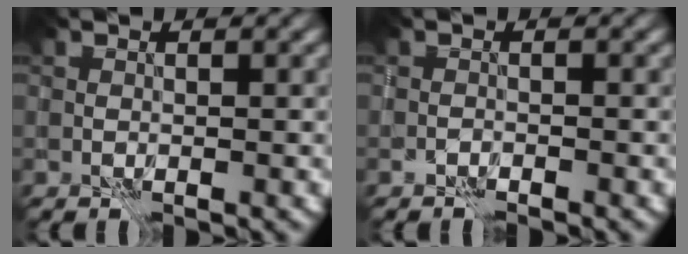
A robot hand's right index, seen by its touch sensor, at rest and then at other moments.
{"total": 1.5, "force": [-1.4, 0.4, 0.4], "torque": [-0.003, 0.004, -0.031]}